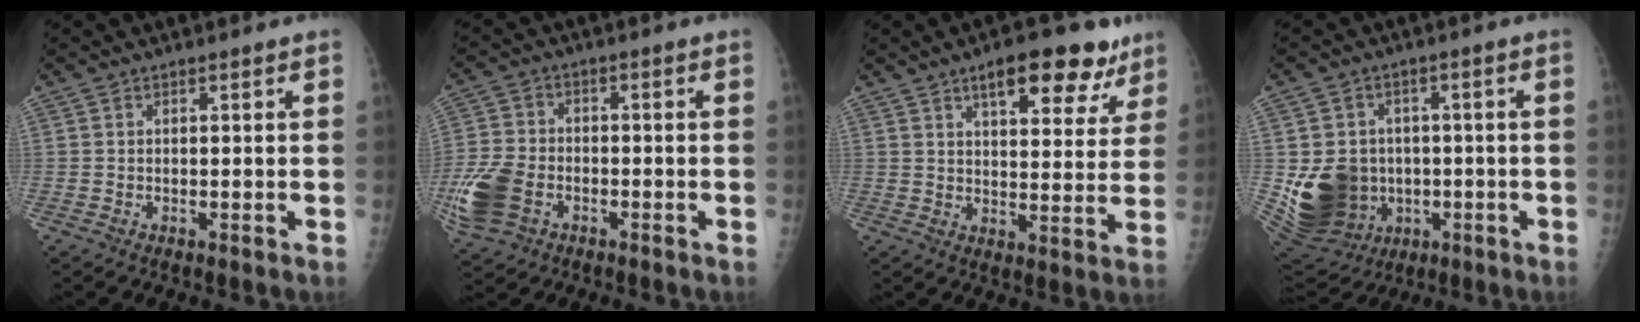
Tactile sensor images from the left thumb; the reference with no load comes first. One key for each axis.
{"total": 11.1, "fx": -4.1, "fy": 7.7, "fz": 6.9, "tx": -0.156, "ty": 0.007, "tz": -0.078}
{"total": 14.2, "fx": 8.7, "fy": 5.8, "fz": 9.5, "tx": -0.083, "ty": -0.033, "tz": 0.121}
{"total": 16.1, "fx": -1.7, "fy": 13.8, "fz": 8.0, "tx": -0.143, "ty": 0.003, "tz": -0.001}